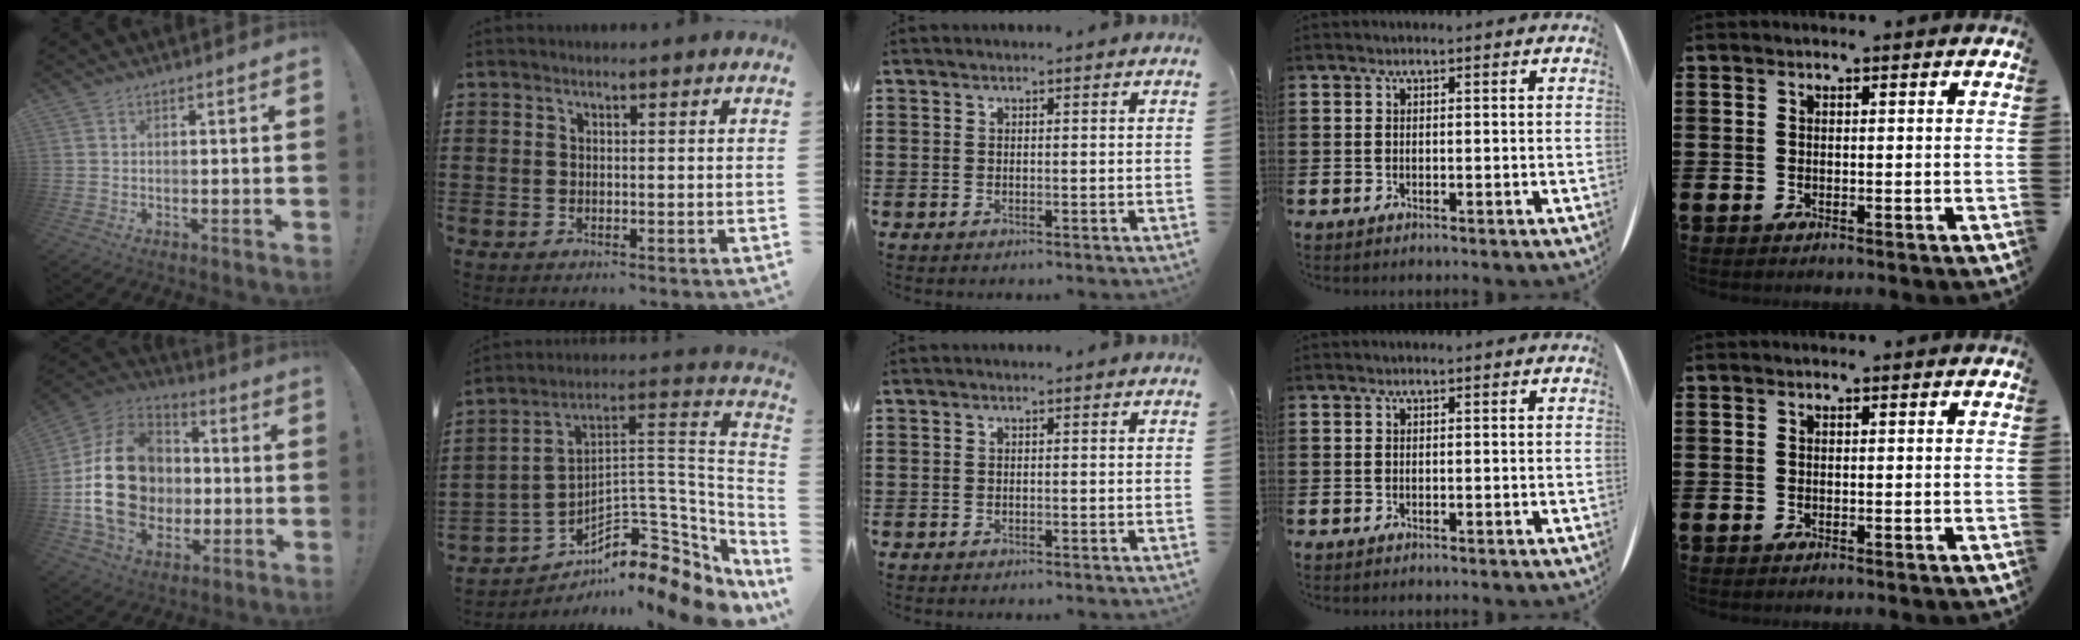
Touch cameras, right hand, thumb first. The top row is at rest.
{"thumb": {"total": 23.0, "force": [-1.5, 18.4, 13.7], "torque": [-0.227, 0.026, -0.003]}, "index": {"total": 8.6, "force": [-5.8, 3.5, 5.4], "torque": [-0.078, -0.007, -0.115]}}